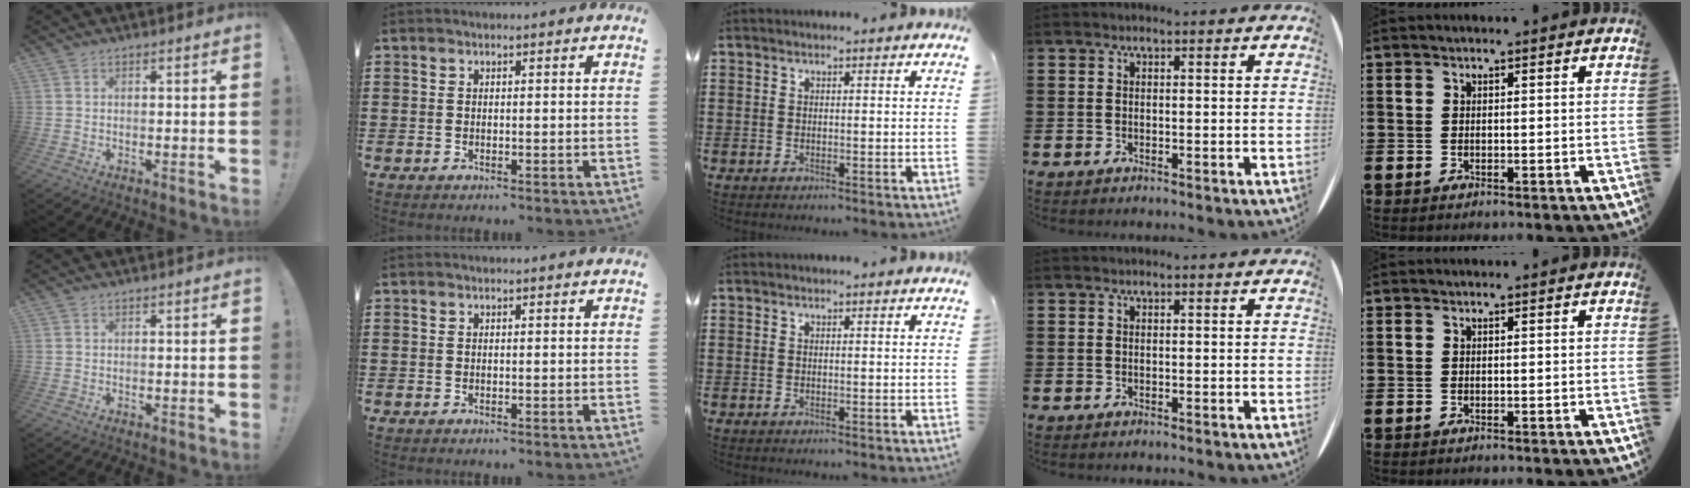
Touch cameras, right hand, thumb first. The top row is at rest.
{}